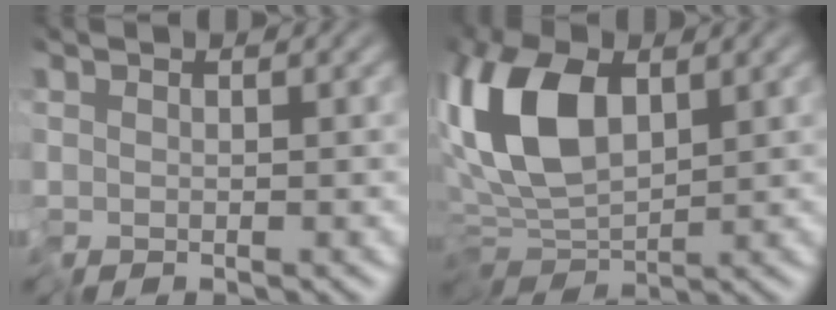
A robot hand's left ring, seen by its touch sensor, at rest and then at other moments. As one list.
[{"total": 9.3, "force": [1.5, 4.8, 7.9], "torque": [-0.175, 0.008, 0.016]}]